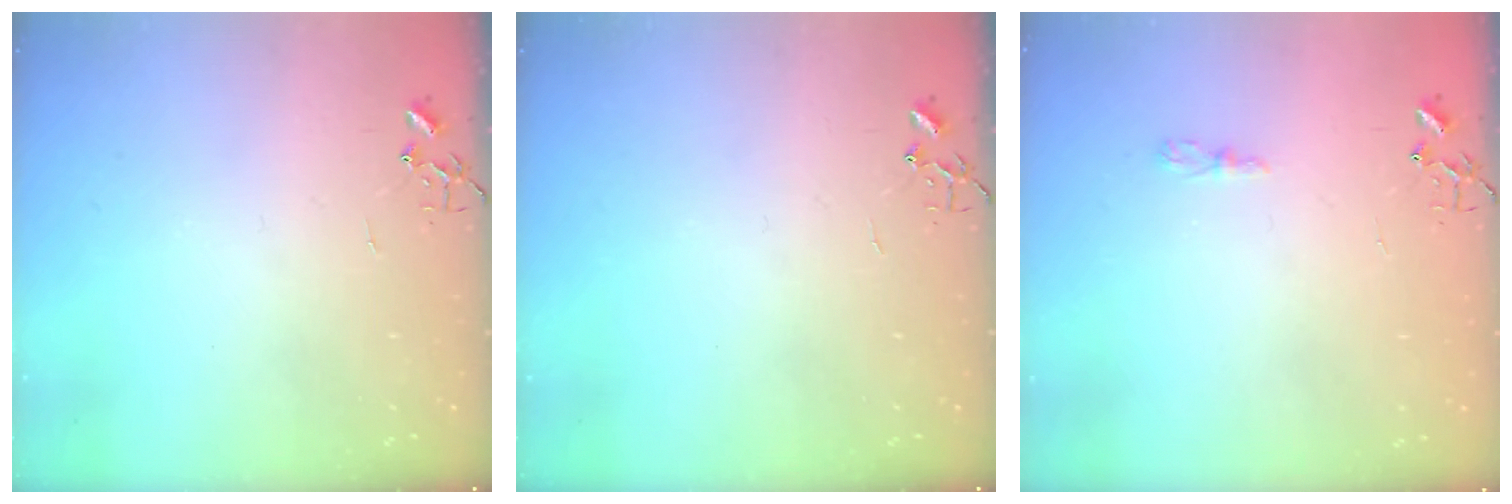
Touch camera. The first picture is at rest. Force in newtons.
{"total": 0.0}
{"total": 3.5, "press": 3.5, "slide": 0.5}